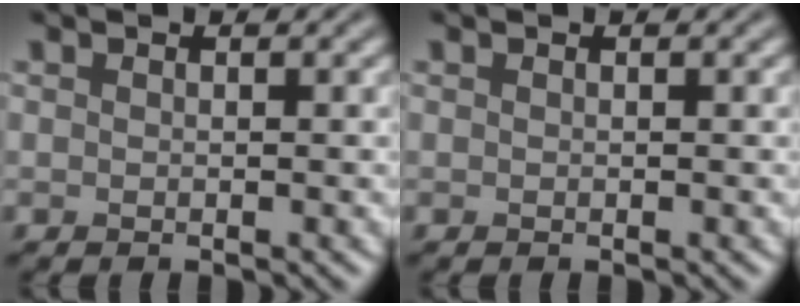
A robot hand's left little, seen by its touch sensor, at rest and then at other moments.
{"total": 0.0}